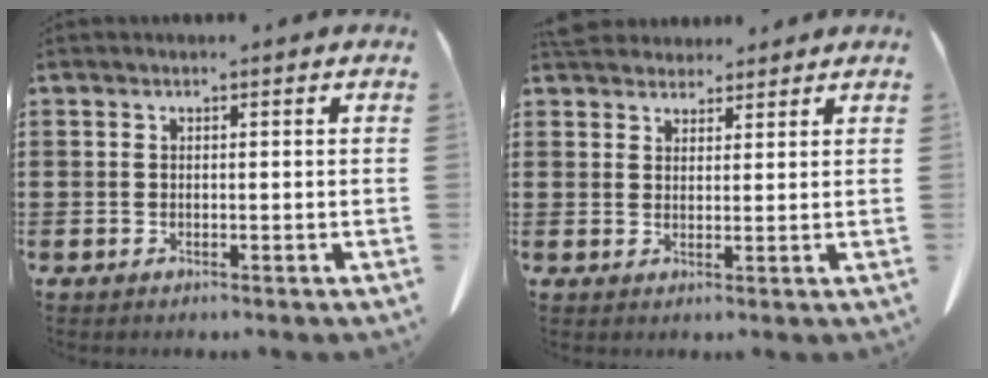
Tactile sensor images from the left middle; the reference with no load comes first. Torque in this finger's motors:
{"motor_torque": [1.20, -0.35, 0.29, 0.06]}